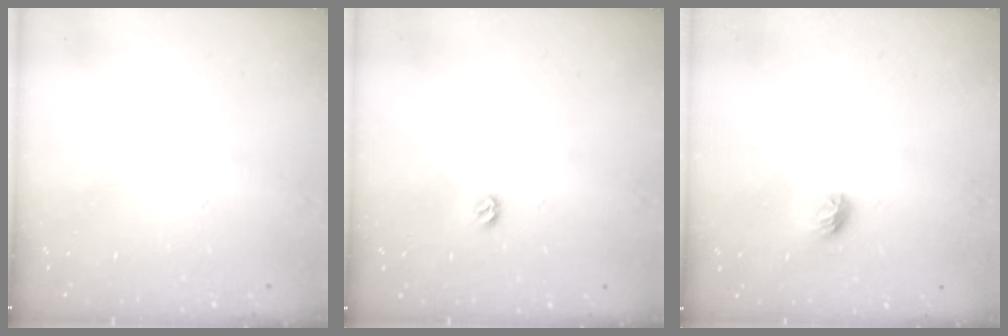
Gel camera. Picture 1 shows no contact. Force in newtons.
{"total": 5.1, "press": 5.0, "slide": 0.7}
{"total": 6.1, "press": 5.9, "slide": 1.2}